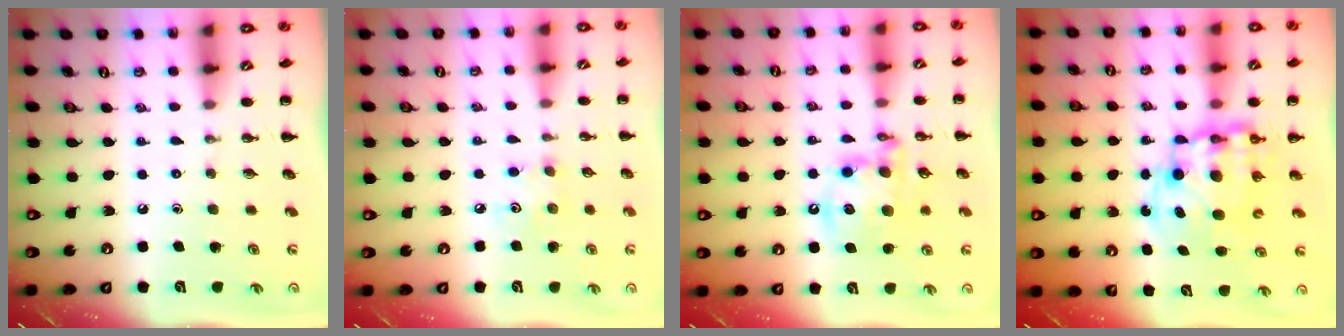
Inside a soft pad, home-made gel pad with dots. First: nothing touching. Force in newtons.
{"total": 3.6, "press": 3.6, "slide": 0.7}
{"total": 13.0, "press": 12.6, "slide": 3.0}
{"total": 12.0, "press": 11.7, "slide": 2.9}